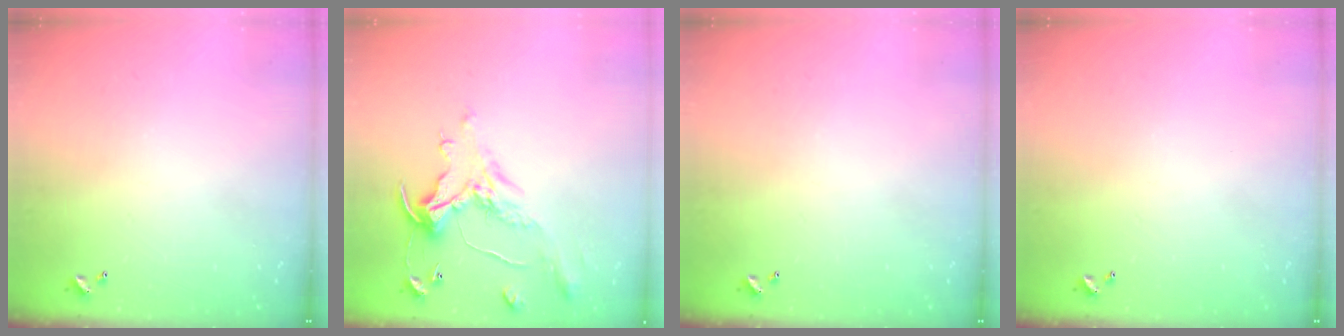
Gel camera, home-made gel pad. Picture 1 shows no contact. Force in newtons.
{"total": 1.7, "press": 1.2, "slide": 1.1}
{"total": 0.0}
{"total": 0.0}